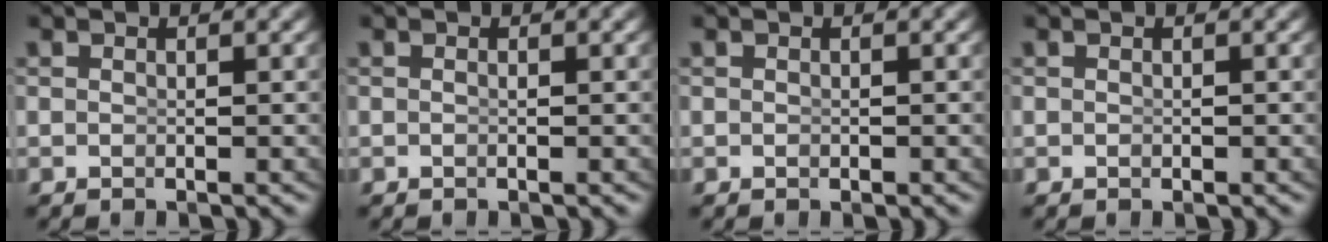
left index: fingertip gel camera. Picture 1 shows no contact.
{"total": 0.0}
{"total": 0.0}
{"total": 0.0}